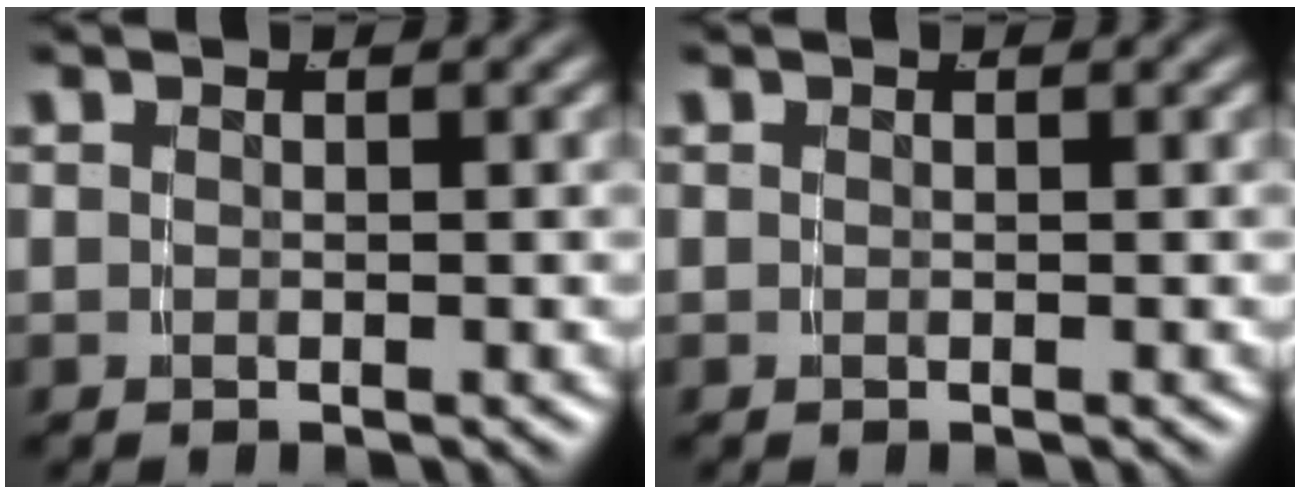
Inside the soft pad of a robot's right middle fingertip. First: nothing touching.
{"total": 0.0}